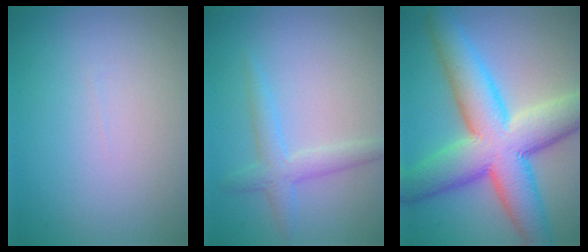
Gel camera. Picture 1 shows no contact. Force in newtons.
{"total": 1.8, "press": 1.8, "slide": 0.1}
{"total": 11.6, "press": 11.6, "slide": 0.3}